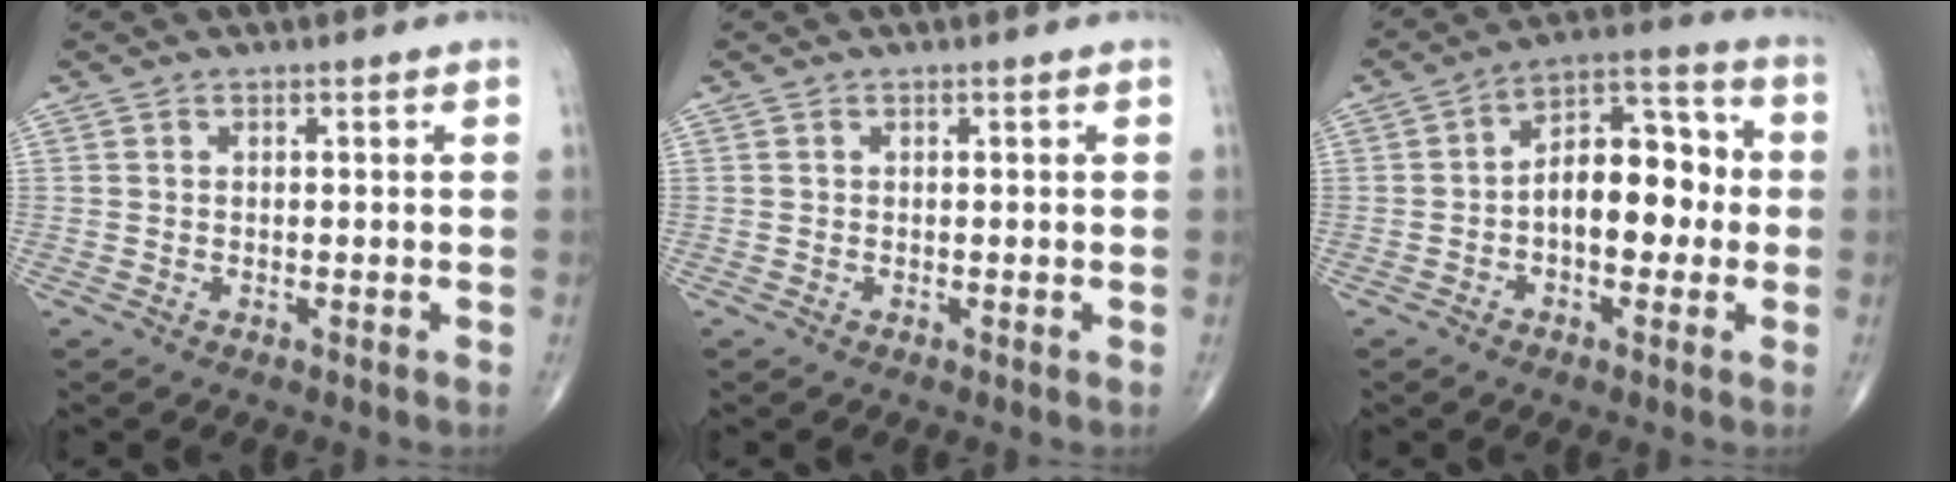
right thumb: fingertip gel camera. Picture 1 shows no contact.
{"total": 0.0}
{"total": 12.4, "force": [-0.9, 7.2, 10.0], "torque": [-0.122, 0.039, -0.024]}